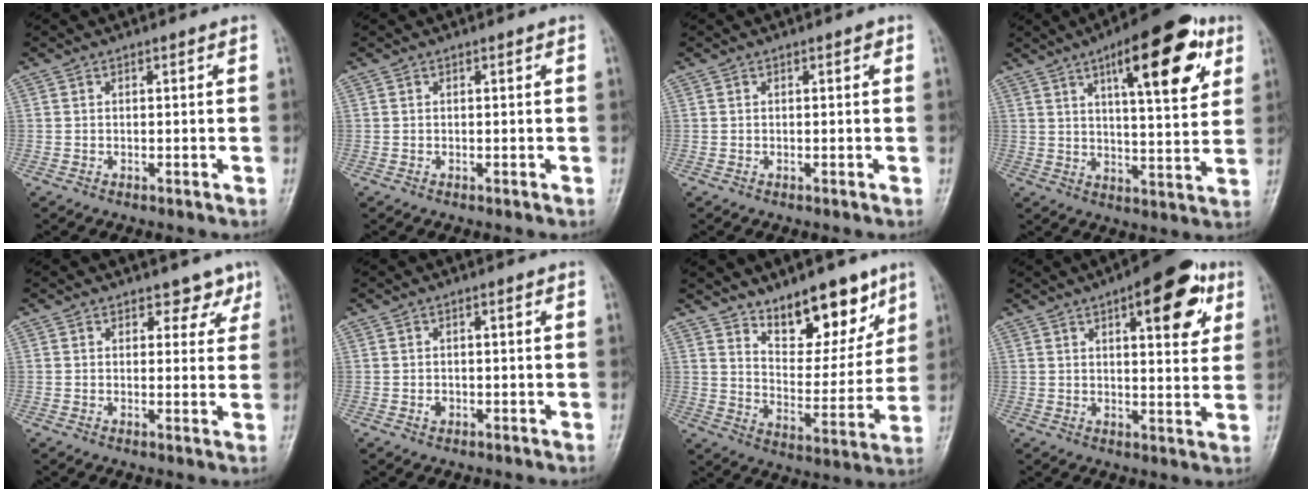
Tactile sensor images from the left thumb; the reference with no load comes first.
{"total": 0.0}
{"total": 0.5, "force": [0.2, 0.3, 0.4], "torque": [-0.002, 0.001, 0.000]}
{"total": 17.9, "force": [8.2, 5.7, 14.9], "torque": [-0.182, -0.023, 0.115]}
{"total": 3.6, "force": [2.6, 2.3, 0.8], "torque": [0.020, -0.015, 0.029]}
{"total": 1.2, "force": [-0.3, 0.9, 0.7], "torque": [-0.005, 0.003, -0.004]}
{"total": 13.9, "force": [9.6, 6.3, 7.8], "torque": [-0.067, -0.073, 0.161]}
{"total": 13.4, "force": [5.9, 5.1, 10.9], "torque": [-0.108, -0.012, 0.071]}